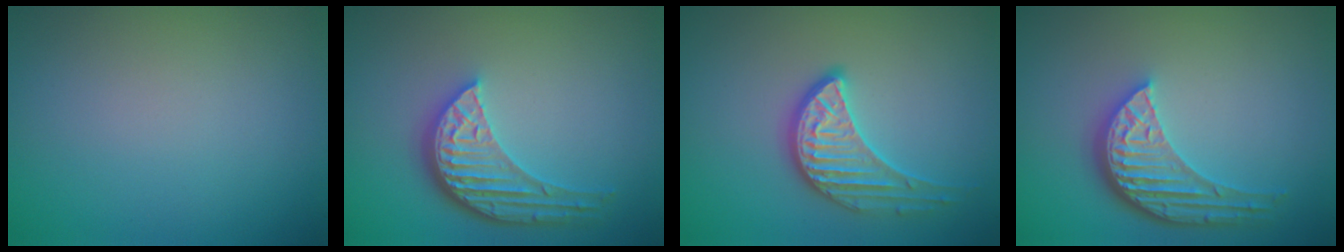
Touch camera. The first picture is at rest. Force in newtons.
{"total": 5.2, "press": 3.9, "slide": 3.5}
{"total": 3.3, "press": 3.1, "slide": 1.2}
{"total": 5.3, "press": 3.9, "slide": 3.5}